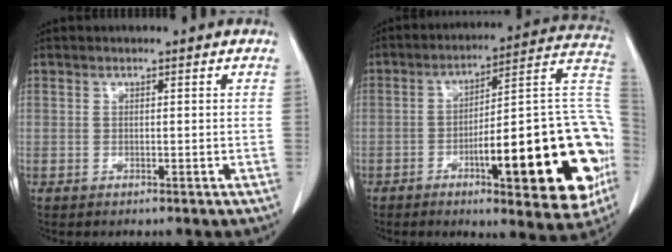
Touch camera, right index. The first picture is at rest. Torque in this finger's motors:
{"motor_torque": [2.14, 0.00, 0.77, 0.16]}